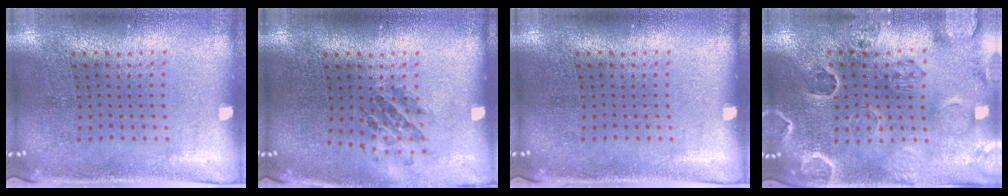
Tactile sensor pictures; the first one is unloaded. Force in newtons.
{"total": 0.8, "press": 0.8, "slide": 0.1}
{"total": 0.0}
{"total": 2.7, "press": 2.6, "slide": 0.8}